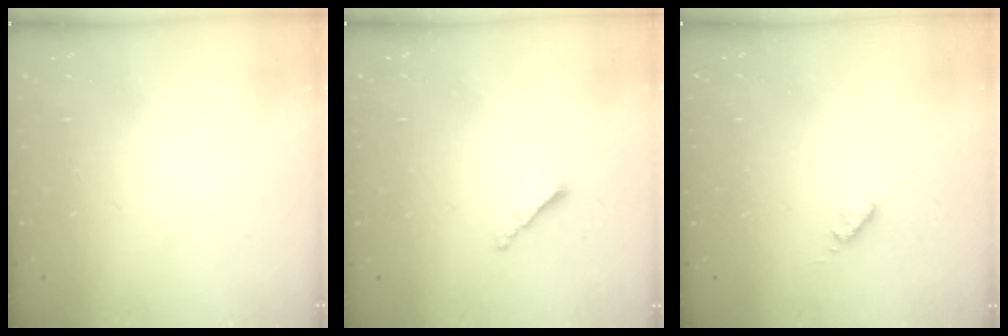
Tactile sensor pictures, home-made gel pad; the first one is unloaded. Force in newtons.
{"total": 1.8, "press": 1.7, "slide": 0.5}
{"total": 2.8, "press": 2.8, "slide": 0.4}